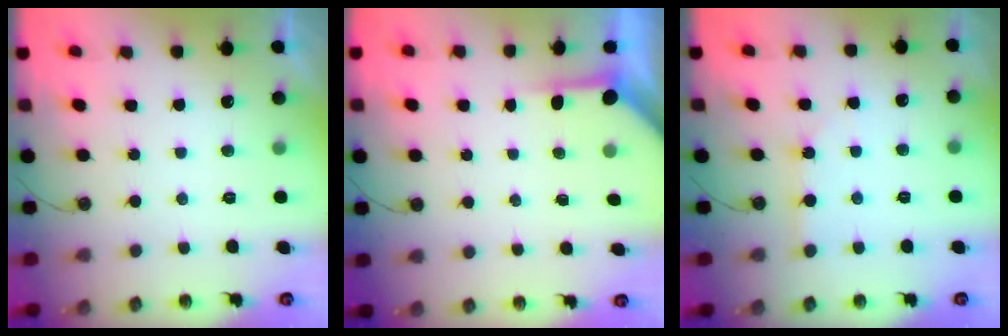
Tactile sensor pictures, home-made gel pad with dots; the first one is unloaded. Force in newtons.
{"total": 3.5, "press": 3.5, "slide": 0.4}
{"total": 2.5, "press": 2.5, "slide": 0.3}